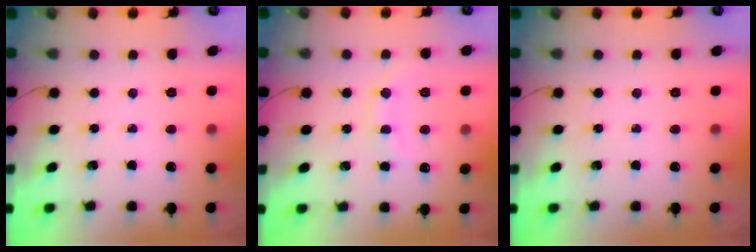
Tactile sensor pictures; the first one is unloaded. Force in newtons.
{"total": 7.5, "press": 7.4, "slide": 0.9}
{"total": 0.0}